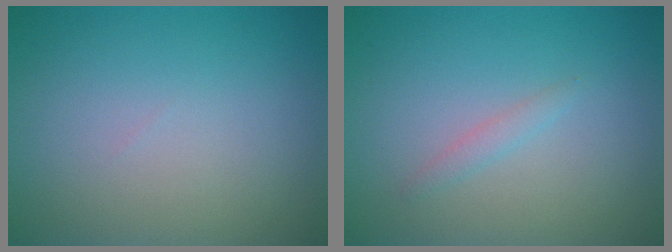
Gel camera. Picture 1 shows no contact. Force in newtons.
{"total": 0.9, "press": 0.9, "slide": 0.1}